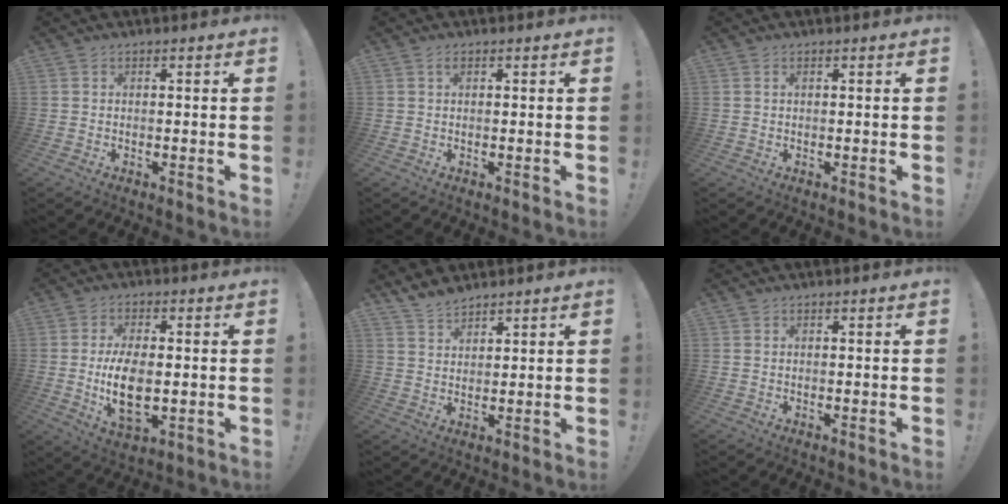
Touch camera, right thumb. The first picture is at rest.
{"total": 1.0, "force": [0.3, 0.4, 0.9], "torque": [-0.020, 0.003, 0.004]}
{"total": 0.7, "force": [0.4, 0.3, 0.6], "torque": [-0.012, 0.002, 0.007]}
{"total": 11.4, "force": [-1.0, 6.1, 9.6], "torque": [-0.183, -0.014, -0.021]}
{"total": 4.9, "force": [4.5, 1.6, 1.4], "torque": [-0.037, -0.024, 0.088]}
{"total": 0.0}